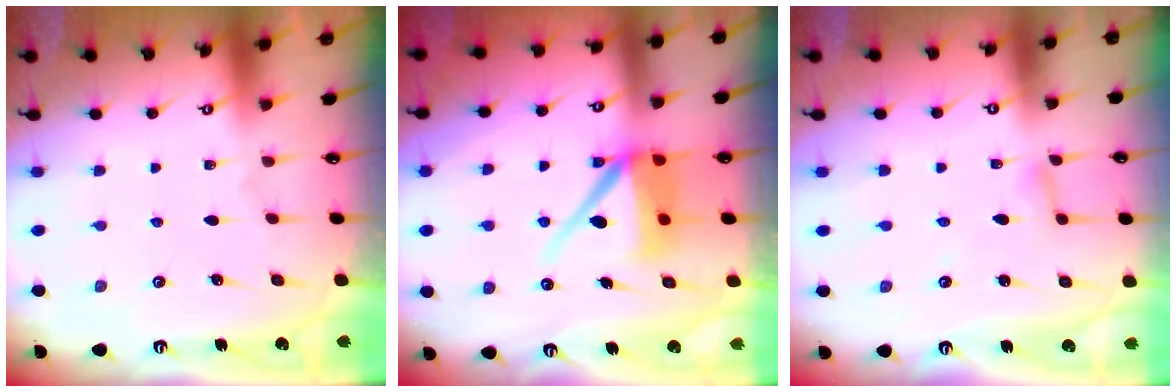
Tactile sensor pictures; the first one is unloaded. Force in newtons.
{"total": 10.0, "press": 9.9, "slide": 1.3}
{"total": 2.4, "press": 2.4, "slide": 0.2}